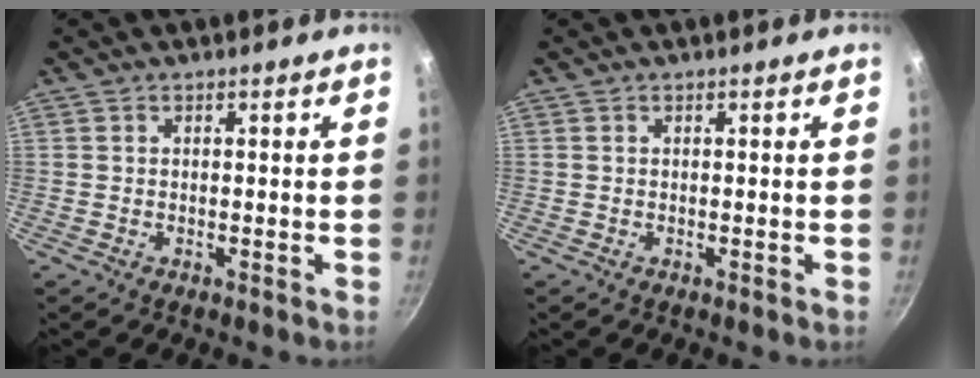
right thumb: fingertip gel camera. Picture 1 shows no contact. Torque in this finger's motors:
{"motor_torque": [-0.03, 0.03, -0.04, 0.04, 0.02]}